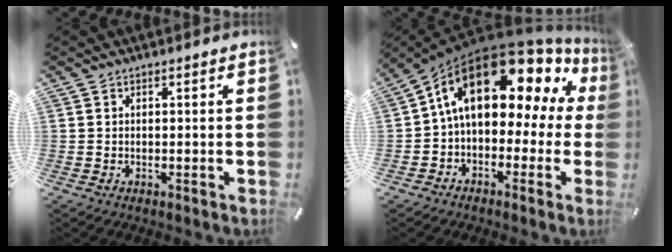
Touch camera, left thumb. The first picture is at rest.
{"total": 19.3, "force": [8.2, 11.3, 13.4], "torque": [-0.209, -0.049, 0.141]}